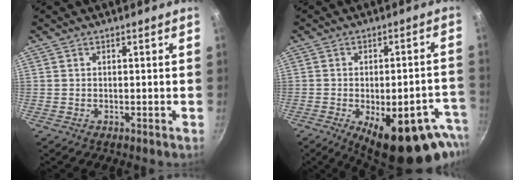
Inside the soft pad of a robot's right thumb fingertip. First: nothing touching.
{"total": 20.8, "force": [-10.9, 8.1, 15.8], "torque": [-0.140, 0.026, -0.140]}